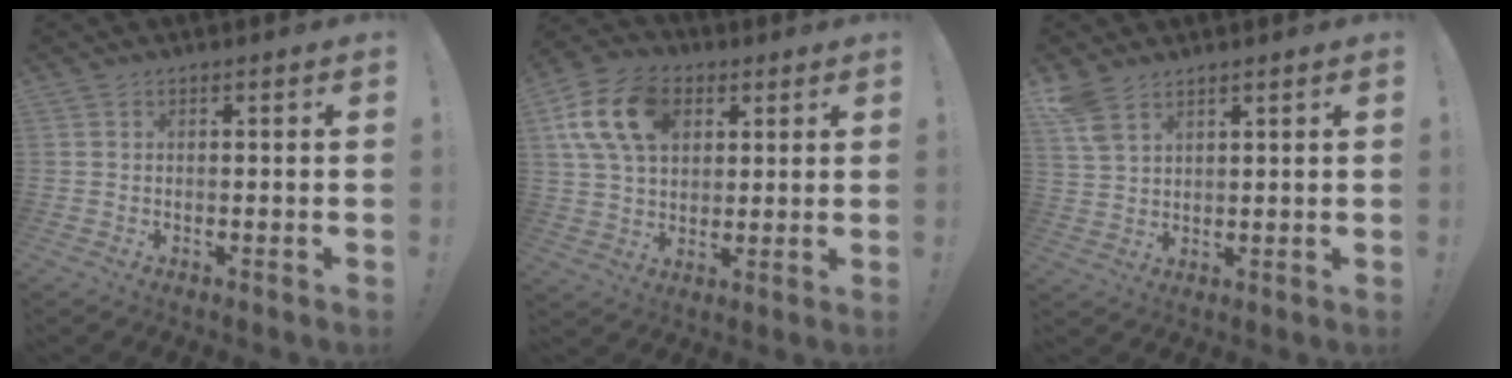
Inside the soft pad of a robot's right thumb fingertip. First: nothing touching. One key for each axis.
{"total": 16.4, "fx": 5.6, "fy": 11.5, "fz": 10.2, "tx": -0.183, "ty": -0.006, "tz": 0.109}
{"total": 5.9, "fx": 3.9, "fy": 2.9, "fz": 3.3, "tx": -0.065, "ty": -0.014, "tz": 0.078}